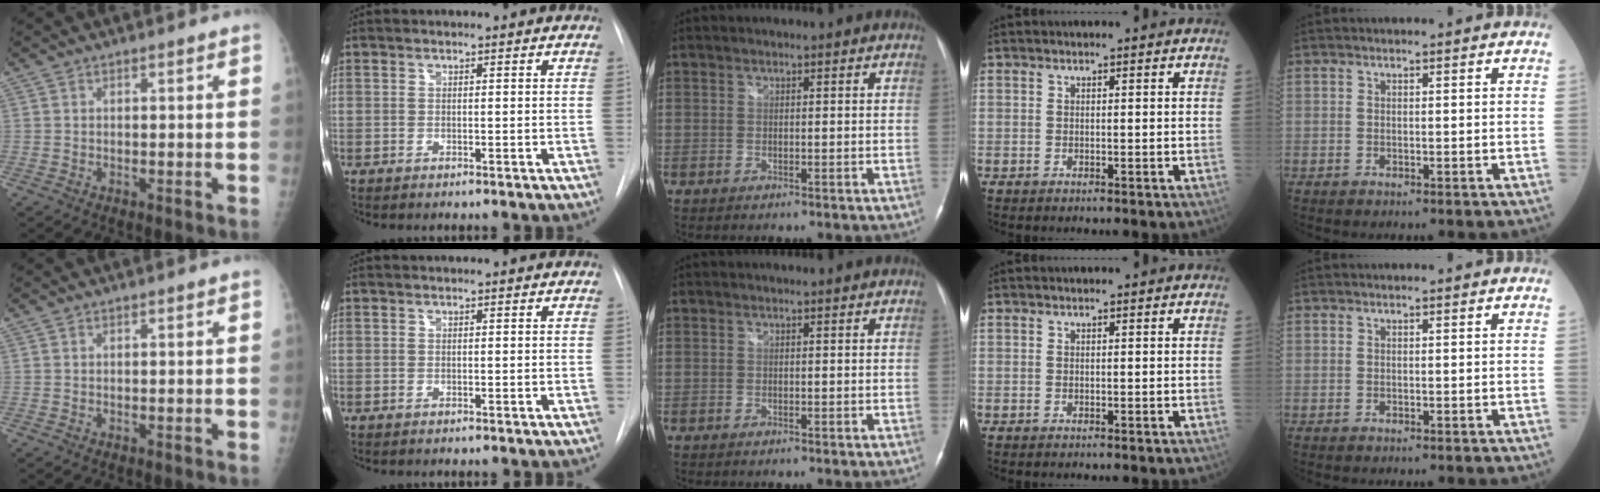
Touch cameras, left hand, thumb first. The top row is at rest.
{}